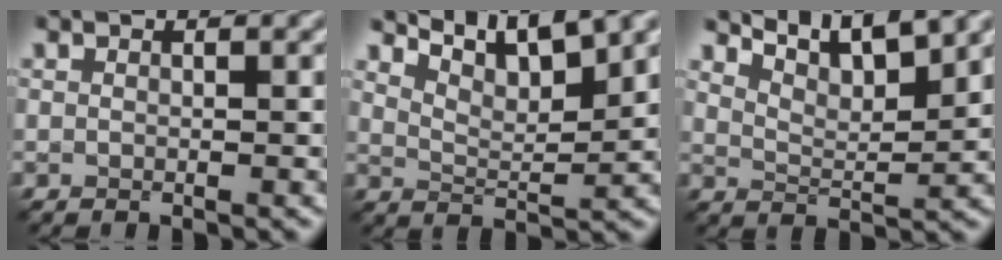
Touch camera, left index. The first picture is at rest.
{"total": 5.7, "force": [4.8, 1.0, 2.9], "torque": [-0.052, 0.003, 0.068]}
{"total": 6.0, "force": [5.1, 1.2, 2.9], "torque": [-0.043, 0.008, 0.061]}